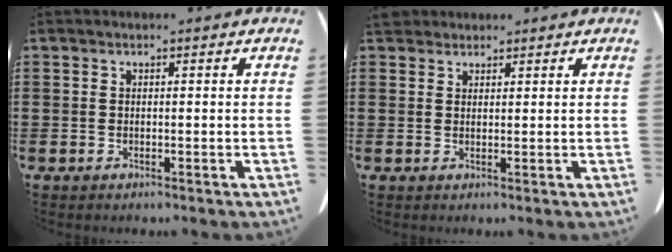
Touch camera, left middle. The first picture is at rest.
{"total": 2.4, "force": [2.1, 0.8, 0.7], "torque": [-0.021, 0.003, 0.042]}